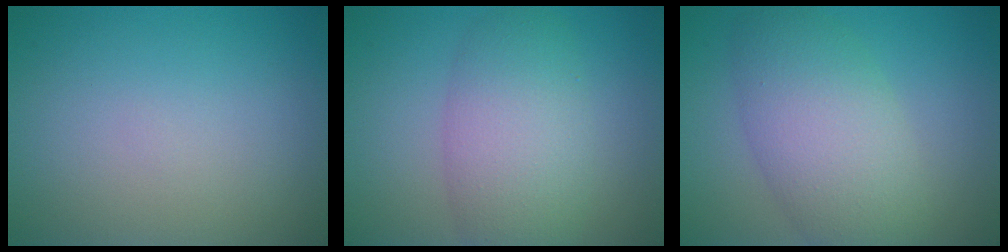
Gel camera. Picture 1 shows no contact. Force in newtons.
{"total": 6.1, "press": 6.1, "slide": 0.2}
{"total": 7.0, "press": 7.0, "slide": 0.1}